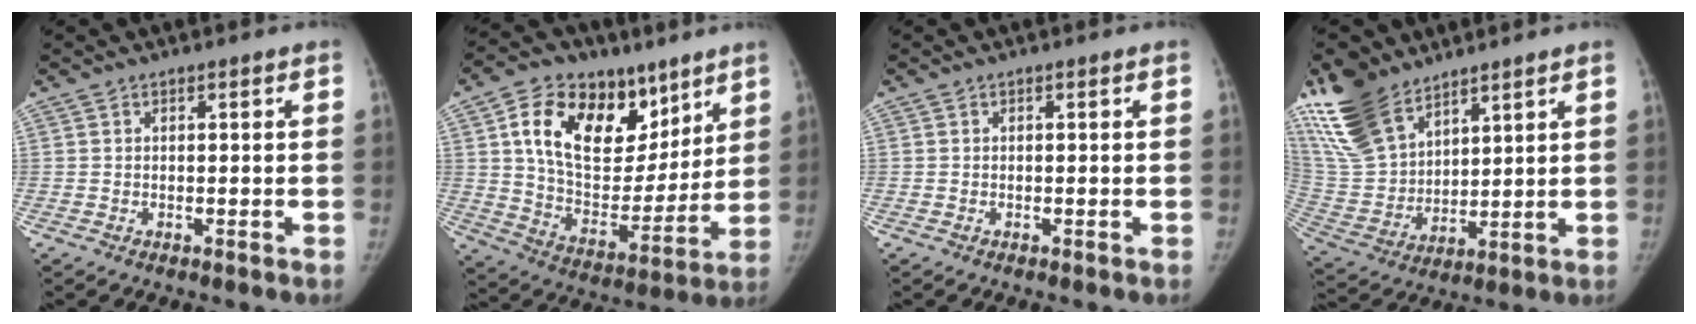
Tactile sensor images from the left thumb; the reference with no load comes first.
{"total": 22.9, "force": [10.9, 14.4, 14.1], "torque": [-0.192, -0.036, 0.189]}
{"total": 0.0}
{"total": 18.8, "force": [13.2, 9.6, 9.3], "torque": [-0.180, -0.041, 0.269]}